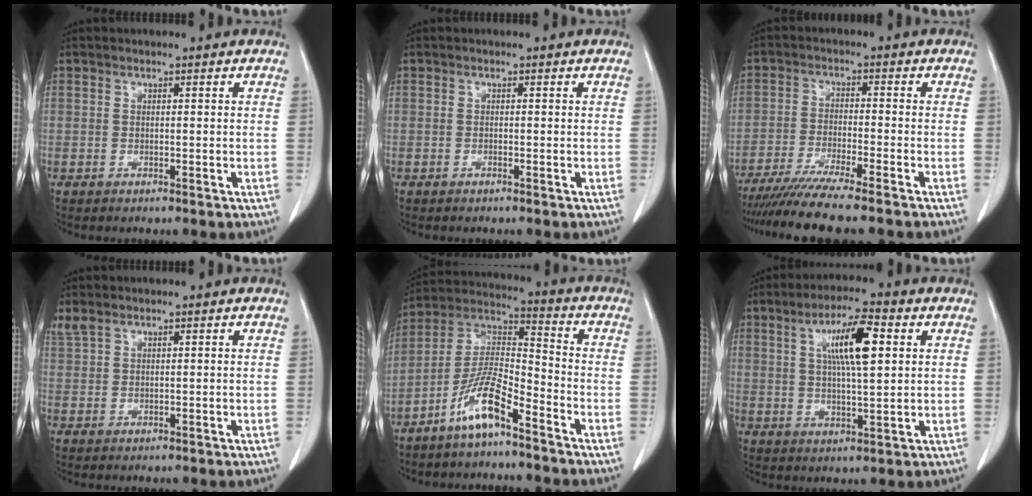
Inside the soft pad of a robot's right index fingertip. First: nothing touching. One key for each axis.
{"total": 0.0}
{"total": 10.5, "fx": -8.9, "fy": -0.8, "fz": 5.6, "tx": -0.079, "ty": -0.030, "tz": -0.144}
{"total": 2.3, "fx": 1.8, "fy": 0.8, "fz": 1.0, "tx": -0.034, "ty": 0.020, "tz": 0.048}
{"total": 9.7, "fx": -6.4, "fy": 1.5, "fz": 7.2, "tx": -0.154, "ty": 0.001, "tz": -0.128}
{"total": 9.4, "fx": 3.0, "fy": 1.6, "fz": 8.8, "tx": -0.155, "ty": 0.010, "tz": 0.053}